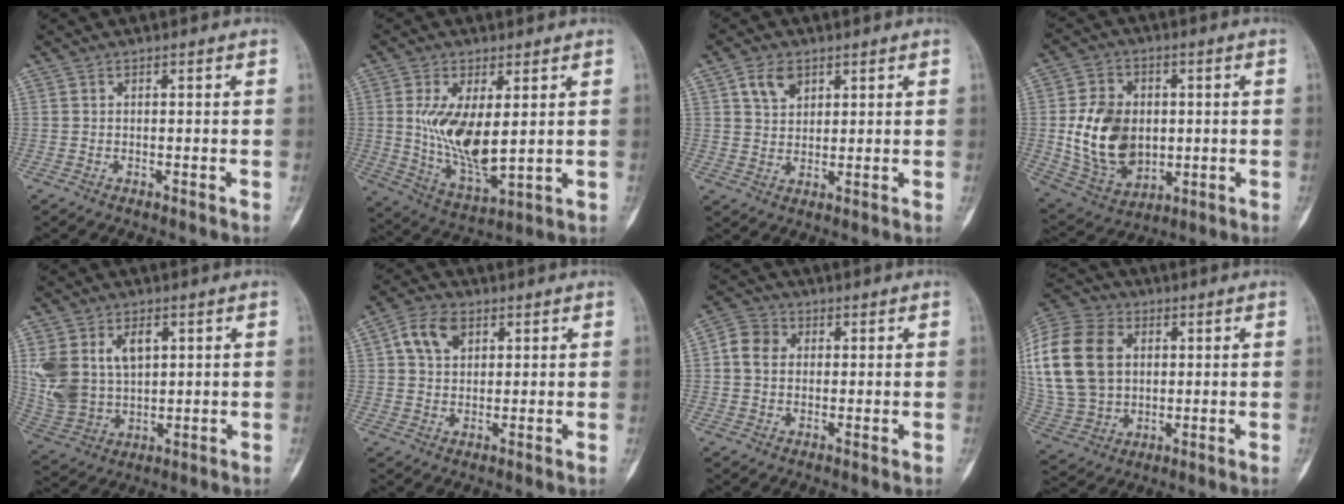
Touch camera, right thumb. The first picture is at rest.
{"total": 12.8, "force": [1.8, 5.7, 11.4], "torque": [-0.203, -0.024, 0.049]}
{"total": 5.1, "force": [2.7, 3.4, 2.7], "torque": [-0.035, -0.014, 0.053]}
{"total": 15.2, "force": [-0.1, 11.2, 10.3], "torque": [-0.155, -0.003, 0.019]}
{"total": 13.3, "force": [3.7, 8.9, 9.1], "torque": [-0.172, -0.003, 0.090]}
{"total": 7.2, "force": [2.8, 4.9, 4.4], "torque": [-0.066, 0.001, 0.049]}
{"total": 6.1, "force": [1.0, 5.1, 3.1], "torque": [-0.044, 0.011, 0.010]}
{"total": 23.4, "force": [4.5, 17.4, 15.0], "torque": [-0.320, 0.013, 0.092]}